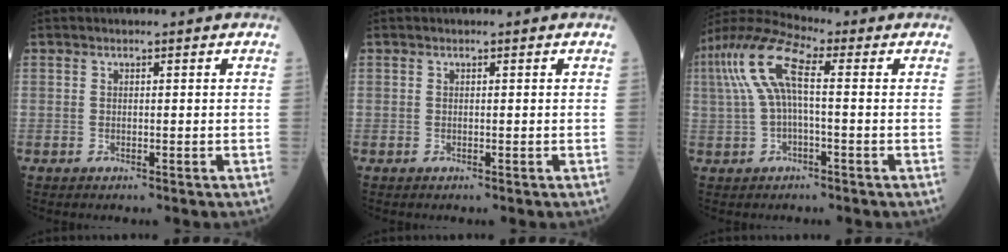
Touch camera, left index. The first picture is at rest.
{"total": 0.0}
{"total": 9.5, "force": [1.4, 2.3, 9.1], "torque": [-0.204, 0.040, 0.021]}